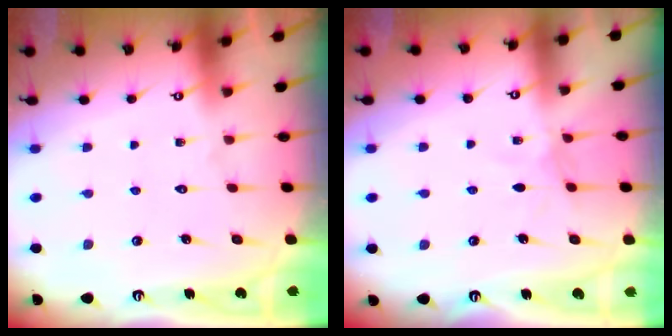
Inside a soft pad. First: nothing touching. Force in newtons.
{"total": 2.7, "press": 2.7, "slide": 0.4}